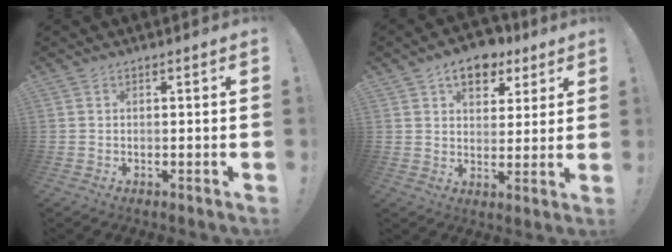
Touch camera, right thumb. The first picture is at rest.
{"total": 10.1, "force": [5.8, 6.4, 5.2], "torque": [-0.076, -0.026, 0.108]}